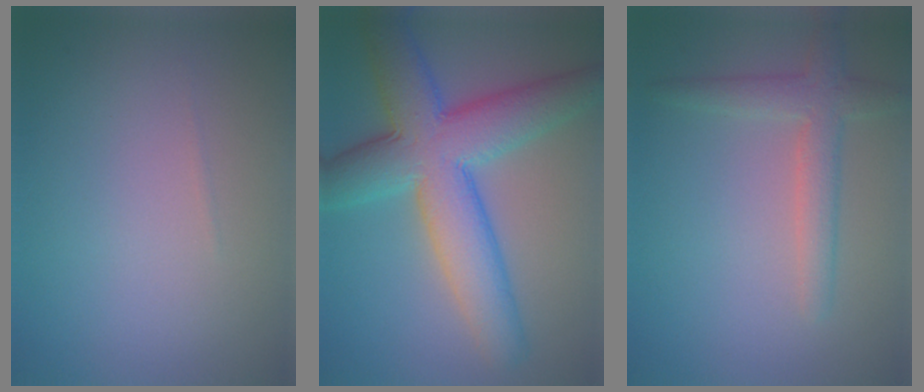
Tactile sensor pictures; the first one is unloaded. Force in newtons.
{"total": 9.8, "press": 9.8, "slide": 0.1}
{"total": 3.0, "press": 3.0, "slide": 0.1}